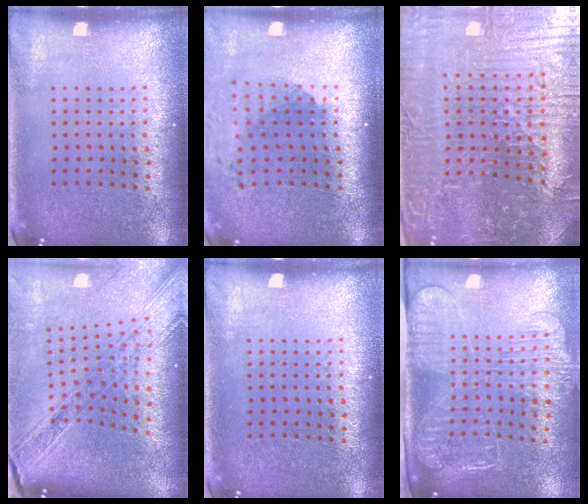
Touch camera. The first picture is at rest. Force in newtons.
{"total": 1.7, "press": 1.3, "slide": 1.1}
{"total": 5.6, "press": 5.4, "slide": 1.6}
{"total": 2.5, "press": 2.1, "slide": 1.3}
{"total": 0.0}
{"total": 2.5, "press": 1.9, "slide": 1.5}